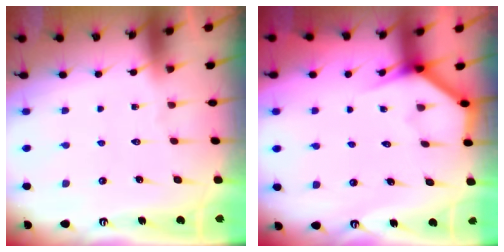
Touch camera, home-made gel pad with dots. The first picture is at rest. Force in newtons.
{"total": 3.7, "press": 3.7, "slide": 0.3}